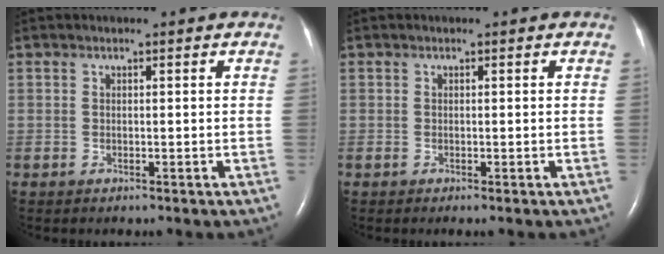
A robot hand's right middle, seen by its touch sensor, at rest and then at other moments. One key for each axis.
{"total": 0.0}